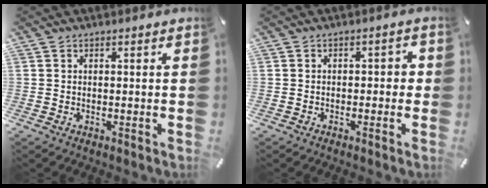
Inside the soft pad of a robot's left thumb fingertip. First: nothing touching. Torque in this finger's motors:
{"motor_torque": [0.39, 0.32, 0.21, 0.28, 0.01]}